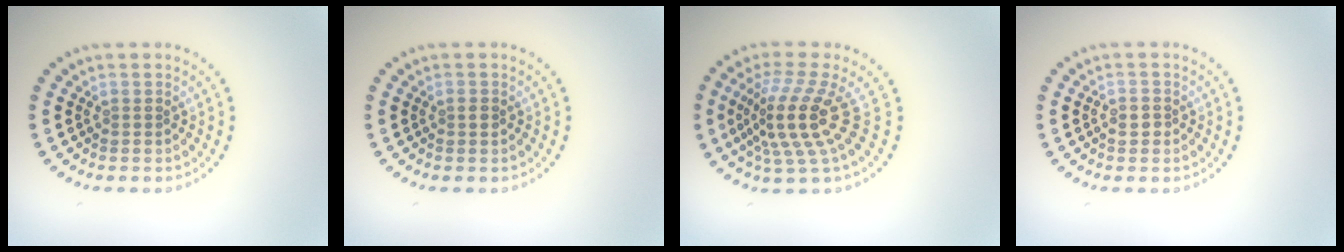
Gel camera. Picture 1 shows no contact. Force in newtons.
{"total": 0.9, "press": 0.9, "slide": 0.0}
{"total": 5.1, "press": 3.6, "slide": 3.6}
{"total": 1.0, "press": 1.0, "slide": 0.1}